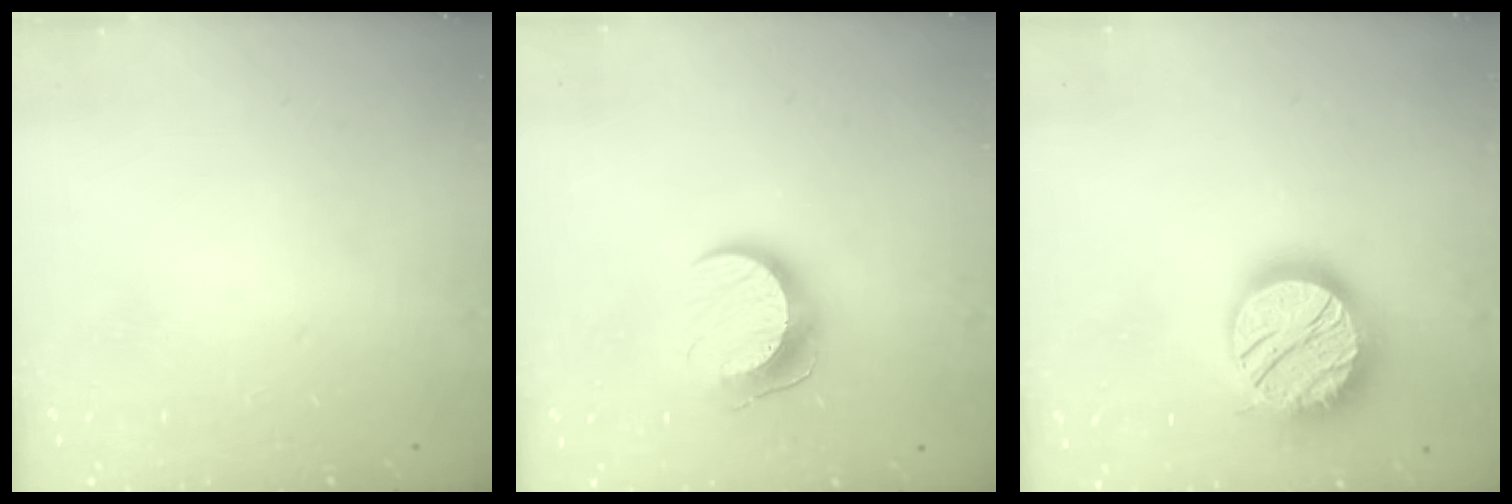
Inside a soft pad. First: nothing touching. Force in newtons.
{"total": 10.3, "press": 10.3, "slide": 0.5}
{"total": 19.9, "press": 19.9, "slide": 1.3}